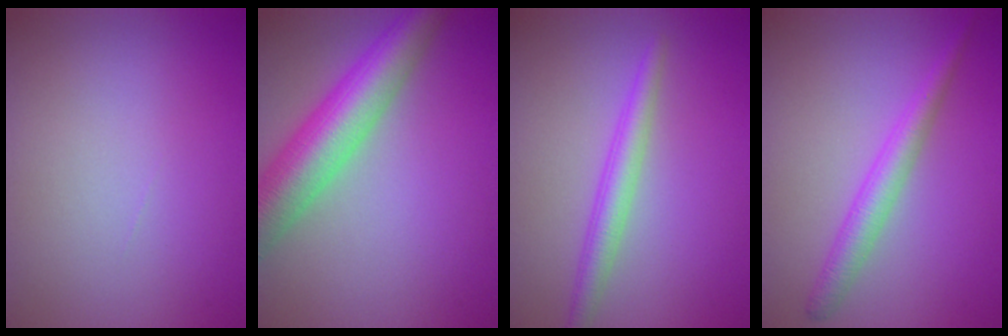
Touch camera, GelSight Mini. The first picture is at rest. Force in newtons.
{"total": 8.1, "press": 8.1, "slide": 0.3}
{"total": 2.7, "press": 2.7, "slide": 0.1}
{"total": 2.9, "press": 2.9, "slide": 0.0}